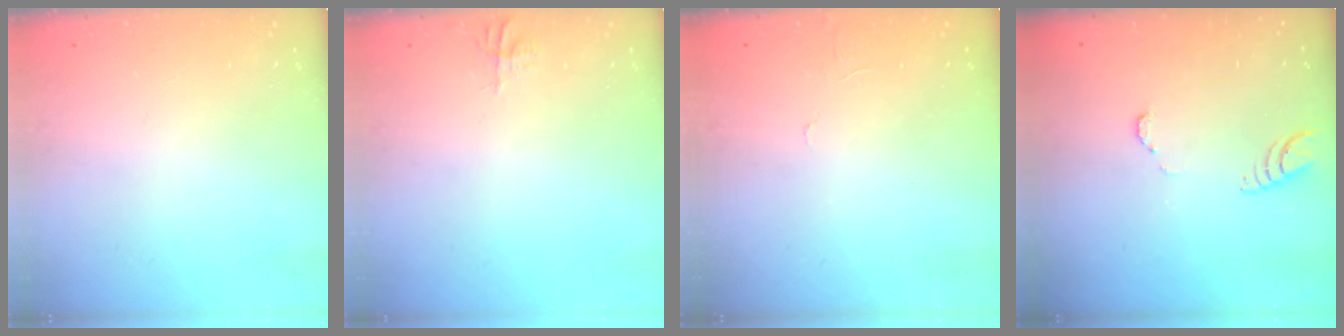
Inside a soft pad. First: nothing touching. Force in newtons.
{"total": 3.9, "press": 3.9, "slide": 0.4}
{"total": 3.5, "press": 3.5, "slide": 0.3}
{"total": 3.5, "press": 3.5, "slide": 0.3}